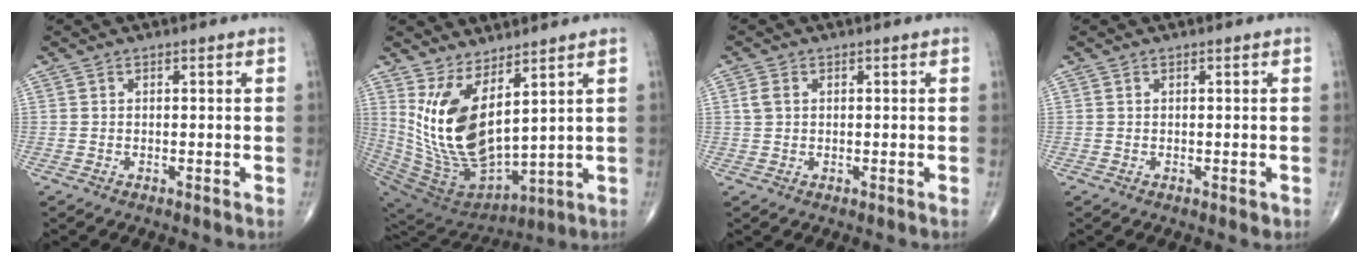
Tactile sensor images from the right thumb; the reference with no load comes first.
{"total": 16.5, "force": [6.0, 7.0, 13.6], "torque": [-0.259, -0.061, 0.143]}
{"total": 2.0, "force": [0.5, 1.5, 1.3], "torque": [-0.030, 0.005, 0.010]}
{"total": 0.8, "force": [-0.1, 0.4, 0.7], "torque": [-0.005, -0.002, 0.001]}